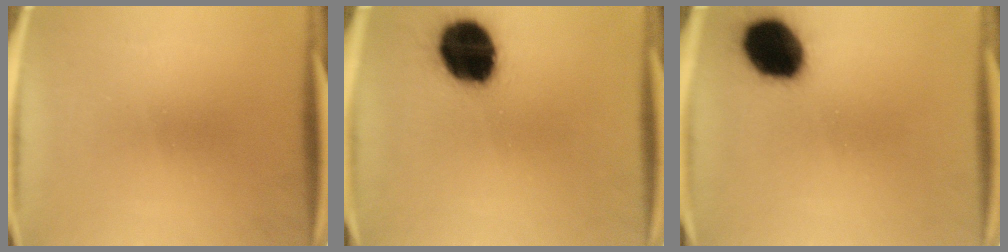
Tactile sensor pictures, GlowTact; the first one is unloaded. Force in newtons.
{"total": 19.5}
{"total": 15.8}